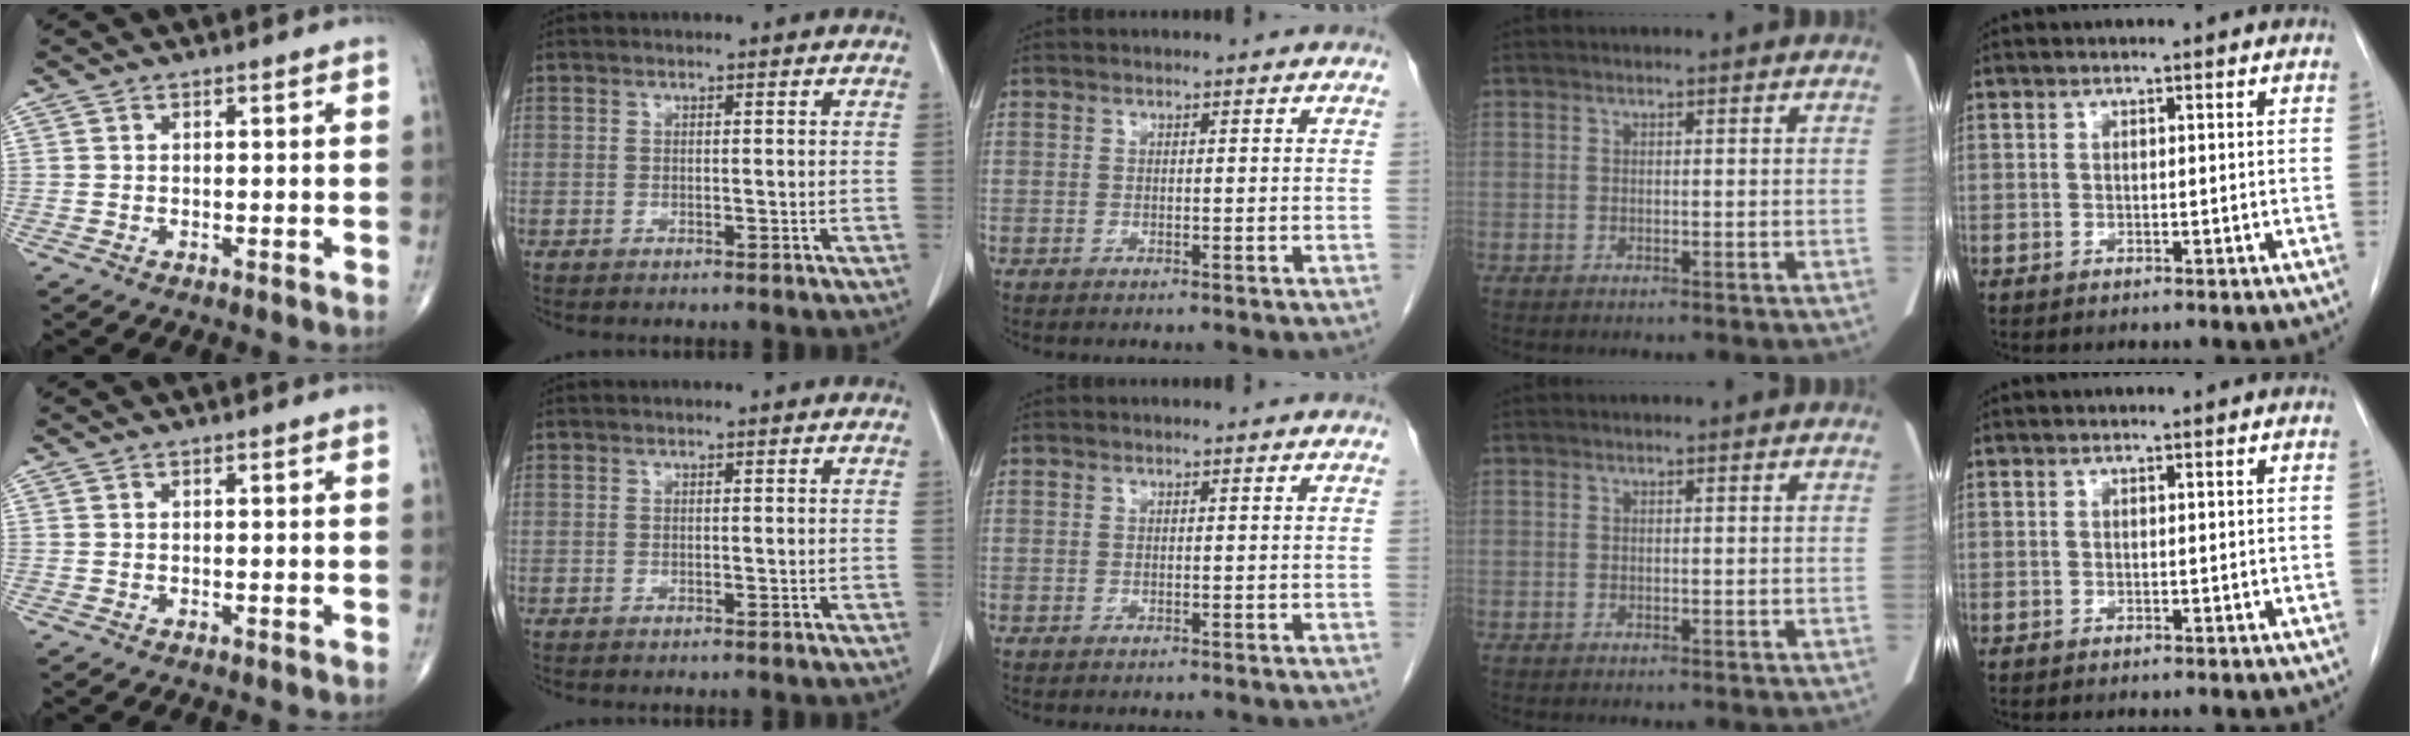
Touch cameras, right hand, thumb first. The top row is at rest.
{}